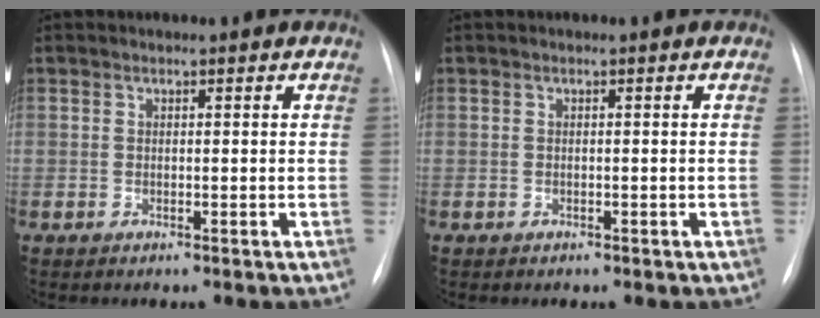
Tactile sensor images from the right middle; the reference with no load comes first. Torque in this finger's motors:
{"motor_torque": [-0.35, -0.15, -0.01, -0.01]}